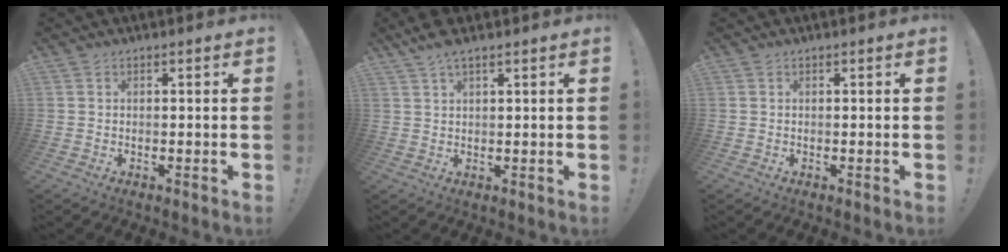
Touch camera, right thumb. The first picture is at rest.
{"total": 4.2, "force": [3.1, 0.7, 2.8], "torque": [-0.049, -0.014, 0.055]}
{"total": 0.0}